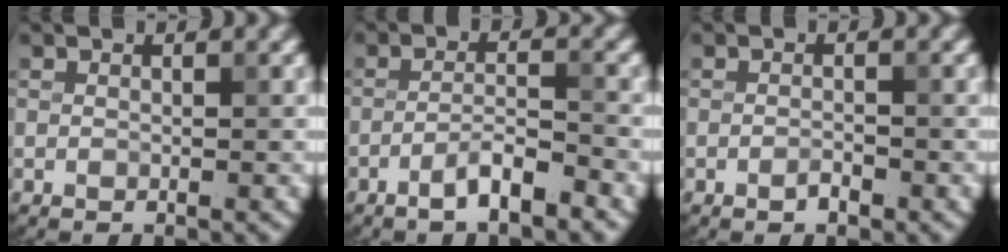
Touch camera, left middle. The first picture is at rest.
{"total": 3.2, "force": [-2.1, 0.4, 2.4], "torque": [-0.039, 0.009, -0.043]}
{"total": 1.0, "force": [-0.6, 0.3, 0.7], "torque": [-0.014, 0.001, -0.012]}